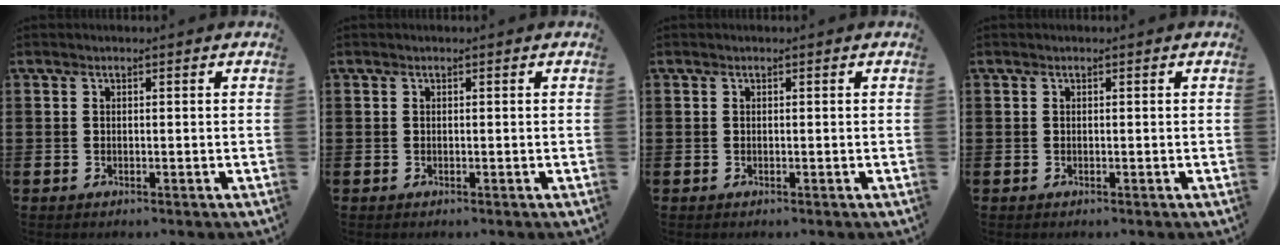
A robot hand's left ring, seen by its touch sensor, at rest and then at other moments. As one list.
[{"total": 0.0}, {"total": 0.0}, {"total": 0.0}]